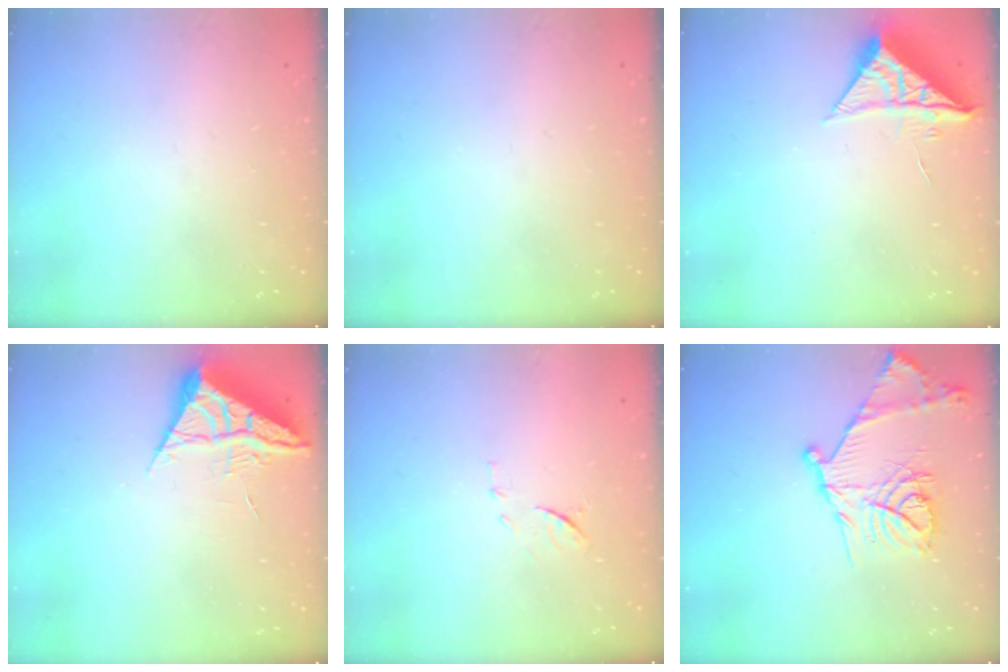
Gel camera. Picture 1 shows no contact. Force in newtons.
{"total": 0.0}
{"total": 8.6, "press": 8.6, "slide": 0.2}
{"total": 5.9, "press": 5.9, "slide": 0.6}
{"total": 6.2, "press": 6.2, "slide": 1.0}
{"total": 19.6, "press": 19.6, "slide": 1.5}